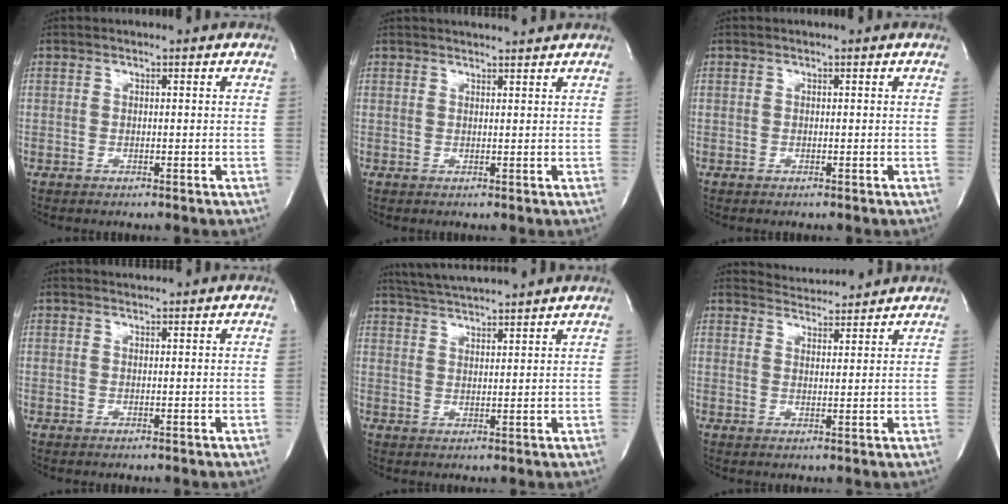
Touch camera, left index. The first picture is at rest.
{"total": 5.1, "force": [5.0, 0.0, 1.0], "torque": [-0.014, 0.014, 0.057]}
{"total": 0.0}
{"total": 1.3, "force": [1.3, 0.0, -0.2], "torque": [-0.005, 0.008, 0.024]}
{"total": 9.9, "force": [9.3, -0.3, 3.4], "torque": [-0.070, 0.022, 0.144]}
{"total": 6.0, "force": [5.9, 0.5, 0.1], "torque": [-0.010, 0.010, 0.083]}